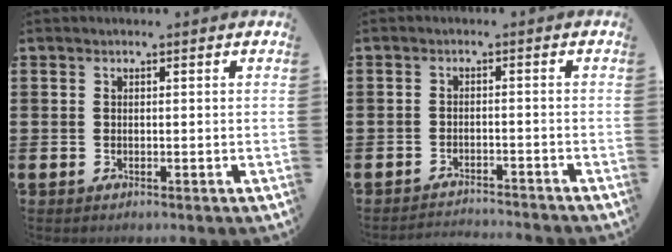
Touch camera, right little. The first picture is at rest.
{"total": 2.0, "force": [-2.0, -0.2, -0.1], "torque": [-0.002, 0.004, -0.044]}